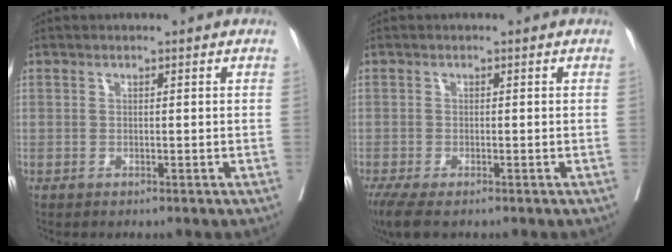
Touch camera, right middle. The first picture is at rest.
{"total": 4.8, "force": [-3.5, 1.2, 3.0], "torque": [-0.054, -0.016, -0.058]}